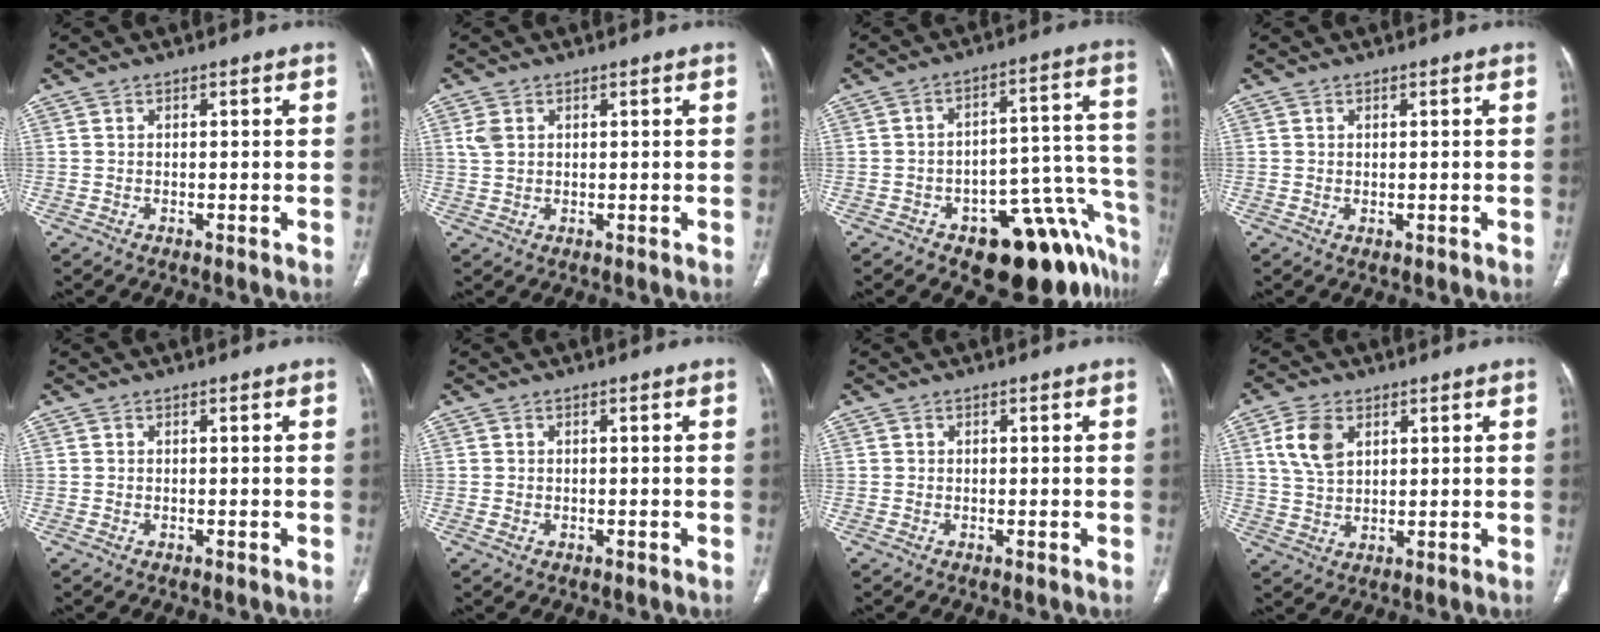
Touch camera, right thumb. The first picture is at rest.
{"total": 2.7, "force": [1.0, 2.0, 1.6], "torque": [-0.035, 0.003, 0.027]}
{"total": 18.9, "force": [-11.5, 8.6, 12.3], "torque": [-0.044, 0.110, -0.144]}
{"total": 0.7, "force": [-0.1, 0.4, 0.5], "torque": [-0.010, -0.003, 0.003]}
{"total": 0.0}
{"total": 0.9, "force": [-0.2, 0.7, 0.5], "torque": [-0.012, 0.004, 0.001]}
{"total": 0.0}
{"total": 7.4, "force": [2.8, 4.6, 5.0], "torque": [-0.093, -0.006, 0.059]}